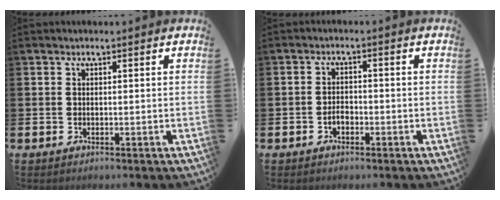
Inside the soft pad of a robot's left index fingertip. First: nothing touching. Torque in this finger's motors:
{"motor_torque": [0.04, 0.05, 0.05, 0.05]}